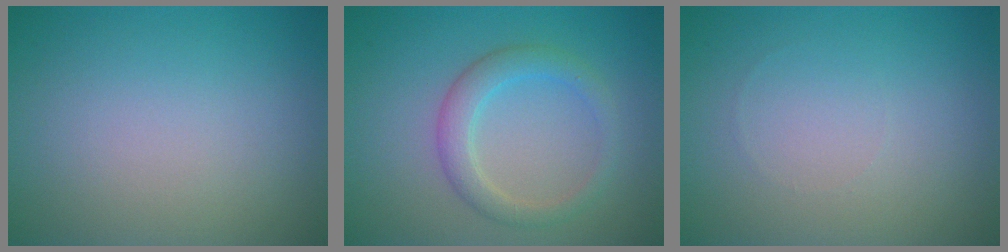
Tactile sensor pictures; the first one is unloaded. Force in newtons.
{"total": 2.8, "press": 2.8, "slide": 0.1}
{"total": 0.0}